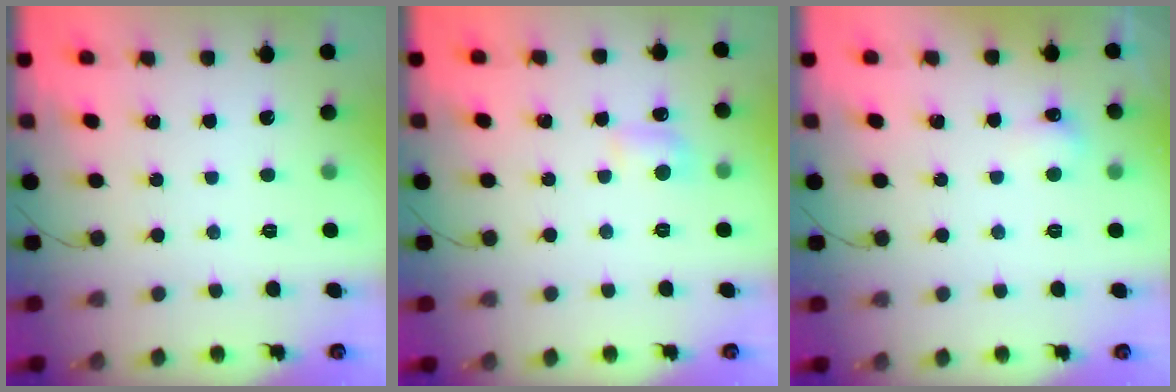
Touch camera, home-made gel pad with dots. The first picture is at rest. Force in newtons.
{"total": 6.8, "press": 6.6, "slide": 1.7}
{"total": 3.8, "press": 3.7, "slide": 1.1}